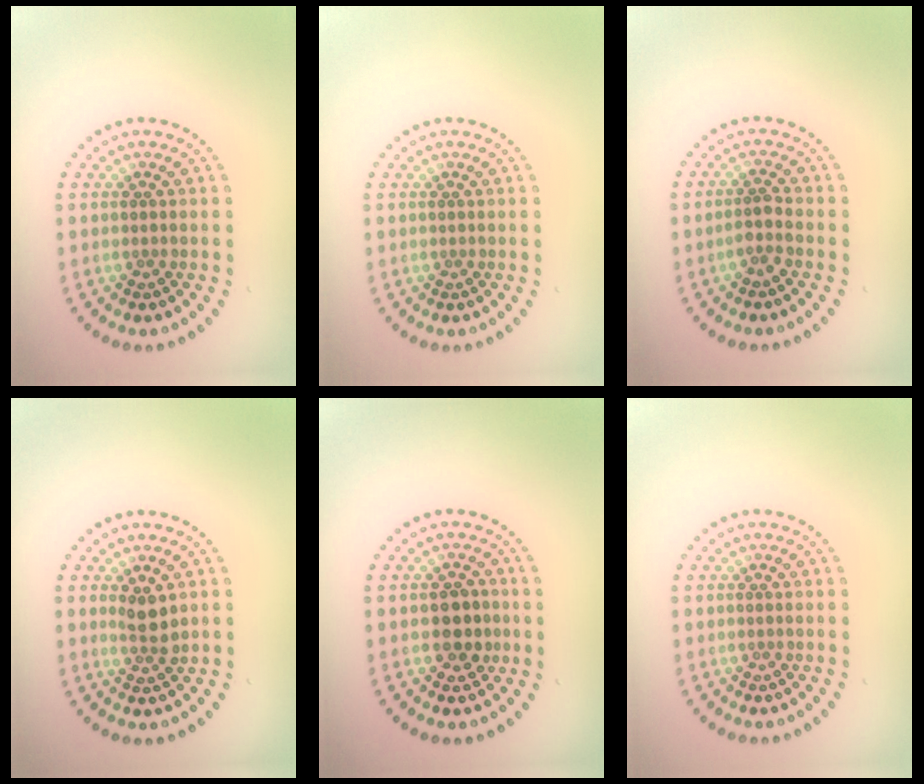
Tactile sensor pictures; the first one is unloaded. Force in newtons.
{"total": 0.0}
{"total": 1.6, "press": 1.4, "slide": 0.9}
{"total": 2.2, "press": 2.0, "slide": 0.8}
{"total": 2.6, "press": 2.6, "slide": 0.5}
{"total": 0.0}